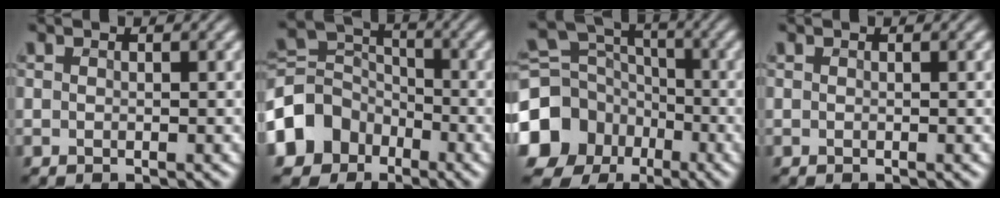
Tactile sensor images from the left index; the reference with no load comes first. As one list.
[{"total": 6.5, "force": [-3.4, 5.1, 2.2], "torque": [-0.043, 0.005, -0.080]}, {"total": 12.2, "force": [-5.4, 10.2, 3.8], "torque": [-0.116, -0.032, -0.118]}, {"total": 0.0}]